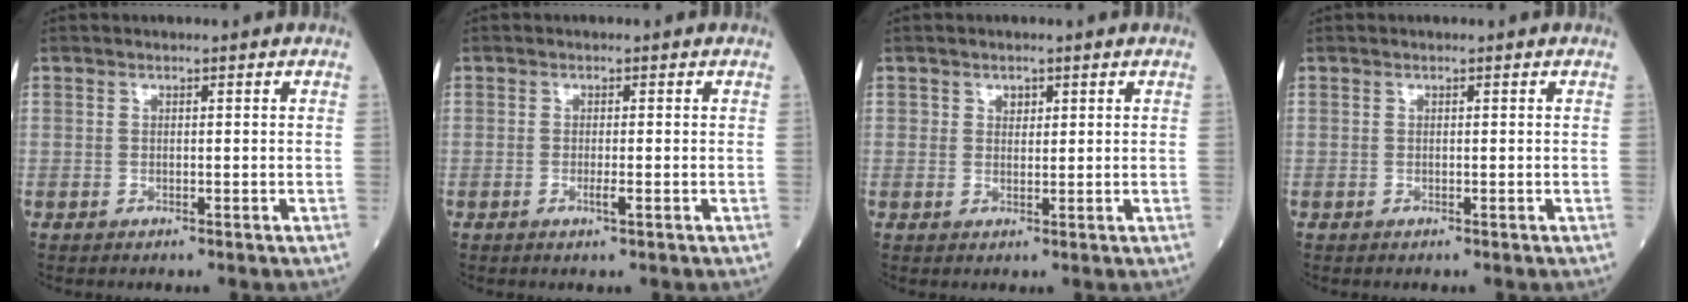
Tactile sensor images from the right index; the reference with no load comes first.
{"total": 1.4, "force": [-0.5, 0.0, 1.3], "torque": [-0.024, -0.003, -0.010]}
{"total": 1.5, "force": [0.8, 1.1, 0.6], "torque": [-0.004, 0.000, 0.012]}
{"total": 0.0}